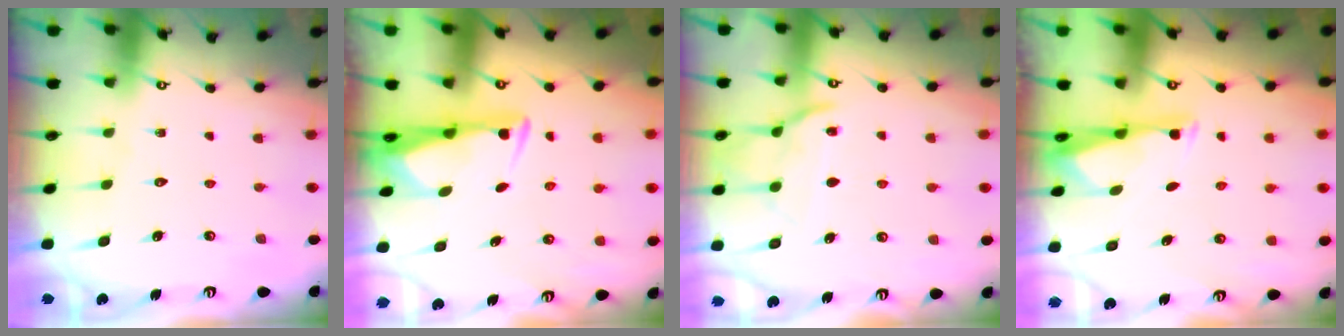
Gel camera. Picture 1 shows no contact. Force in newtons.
{"total": 2.9, "press": 2.8, "slide": 0.9}
{"total": 10.6, "press": 10.6, "slide": 1.2}
{"total": 2.9, "press": 2.8, "slide": 0.6}